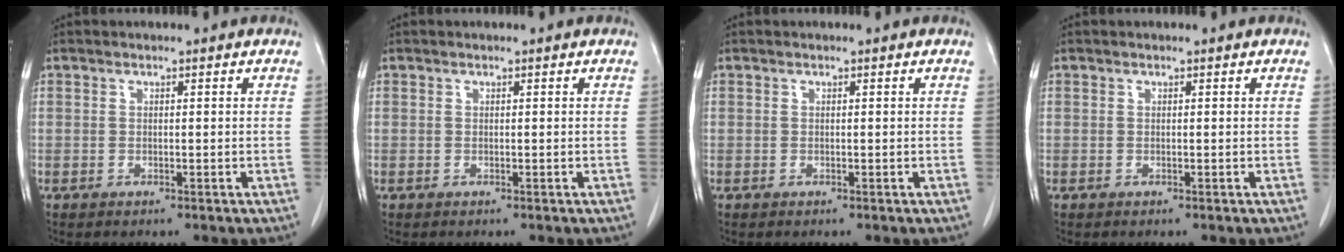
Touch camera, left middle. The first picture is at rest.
{"total": 0.0}
{"total": 0.0}
{"total": 0.0}